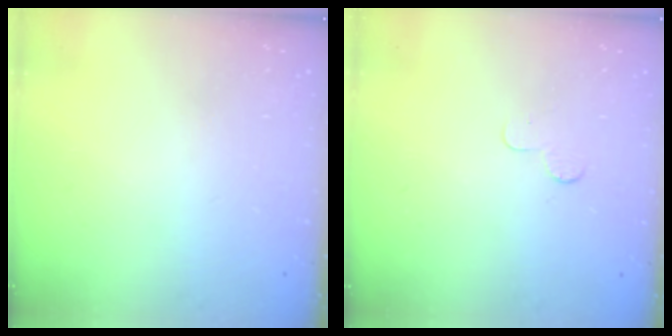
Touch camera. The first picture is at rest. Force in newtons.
{"total": 2.3, "press": 2.3, "slide": 0.2}